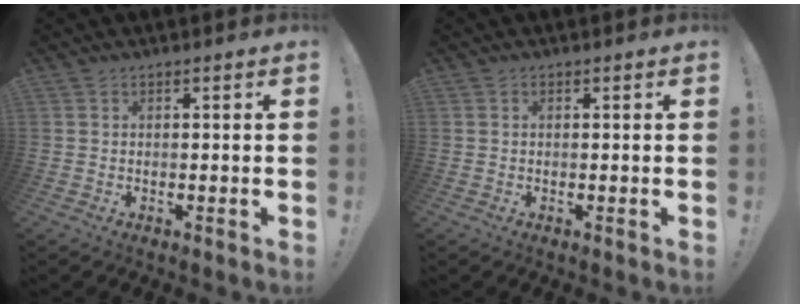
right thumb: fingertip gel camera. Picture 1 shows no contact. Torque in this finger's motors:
{"motor_torque": [-0.19, 0.12, 0.15, -0.07, -0.01]}